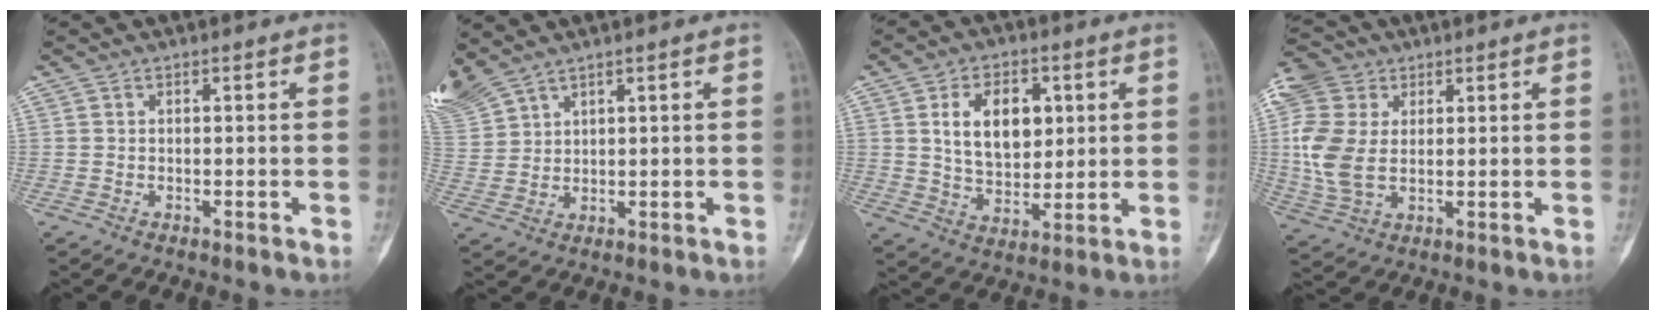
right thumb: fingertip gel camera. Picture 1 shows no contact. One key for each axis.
{"total": 9.1, "fx": 7.2, "fy": 3.7, "fz": 4.2, "tx": -0.118, "ty": -0.008, "tz": 0.163}
{"total": 12.4, "fx": 3.2, "fy": 8.0, "fz": 8.9, "tx": -0.113, "ty": -0.012, "tz": 0.063}
{"total": 11.8, "fx": 2.2, "fy": 8.5, "fz": 7.9, "tx": -0.173, "ty": 0.000, "tz": 0.040}